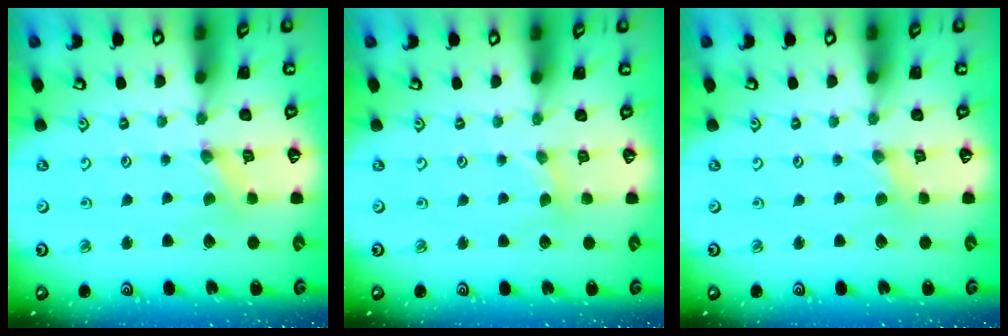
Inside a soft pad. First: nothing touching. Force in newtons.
{"total": 1.0, "press": 1.0, "slide": 0.2}
{"total": 1.0, "press": 1.0, "slide": 0.2}